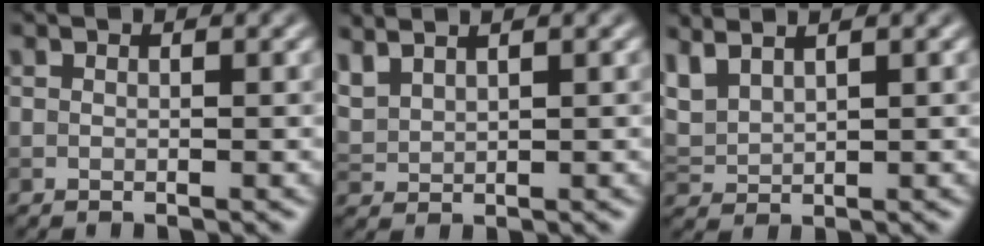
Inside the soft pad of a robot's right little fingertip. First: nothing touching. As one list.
[{"total": 2.6, "force": [2.2, 0.9, 1.2], "torque": [-0.033, 0.011, 0.049]}, {"total": 2.9, "force": [2.3, 1.0, 1.4], "torque": [-0.043, 0.010, 0.054]}]